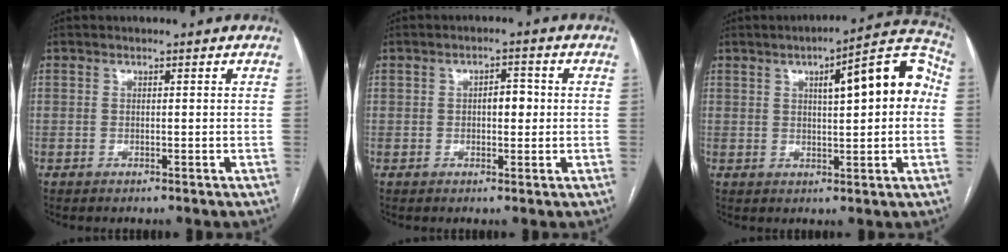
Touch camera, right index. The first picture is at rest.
{"total": 3.1, "force": [0.2, 1.6, 2.6], "torque": [-0.038, 0.011, 0.004]}
{"total": 12.6, "force": [2.6, 2.9, 12.0], "torque": [-0.153, 0.038, 0.031]}